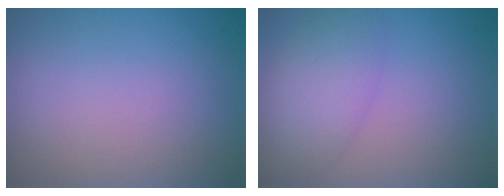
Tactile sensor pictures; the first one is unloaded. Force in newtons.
{"total": 4.2, "press": 4.2, "slide": 0.2}